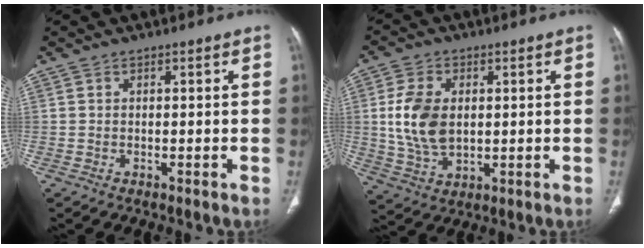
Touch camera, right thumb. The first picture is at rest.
{"total": 10.7, "force": [1.1, 6.9, 8.1], "torque": [-0.159, -0.006, 0.031]}